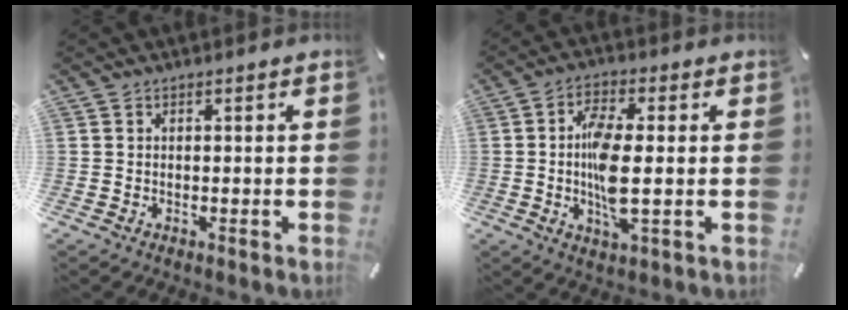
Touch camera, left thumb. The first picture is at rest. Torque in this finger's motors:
{"motor_torque": [0.40, 0.40, 0.82, 0.35, 0.15]}